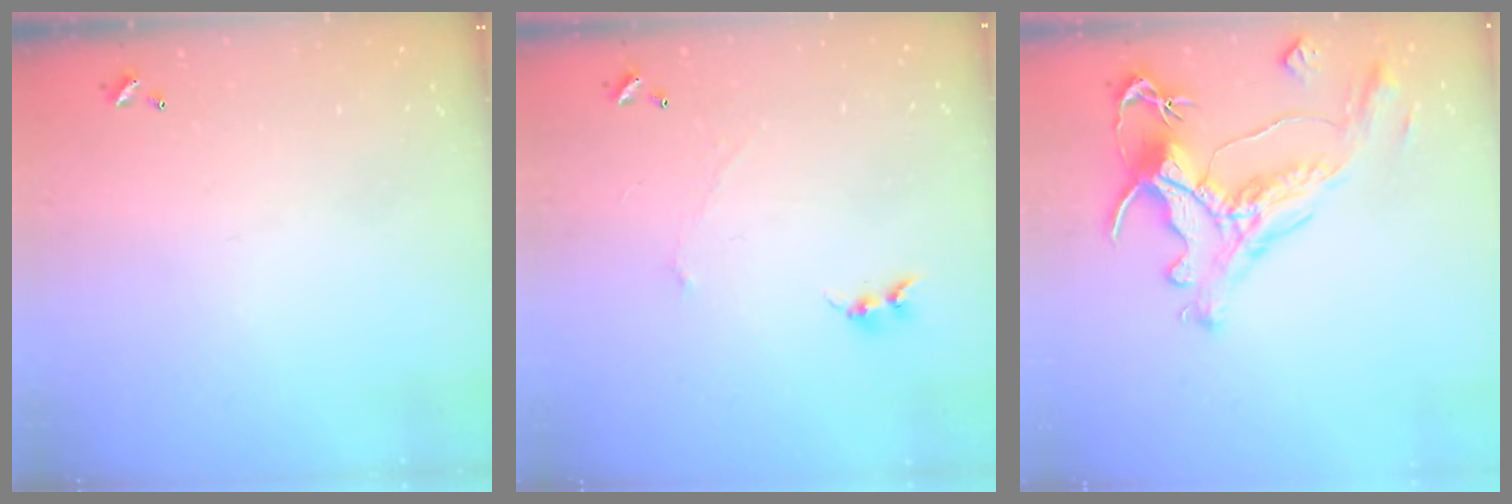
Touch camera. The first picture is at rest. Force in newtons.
{"total": 0.0}
{"total": 1.6, "press": 1.0, "slide": 1.3}